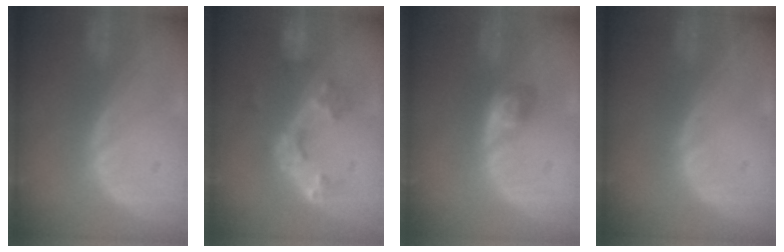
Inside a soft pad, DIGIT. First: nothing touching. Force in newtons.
{"total": 5.9, "press": 5.4, "slide": 2.4}
{"total": 2.9, "press": 2.7, "slide": 1.1}
{"total": 0.0}